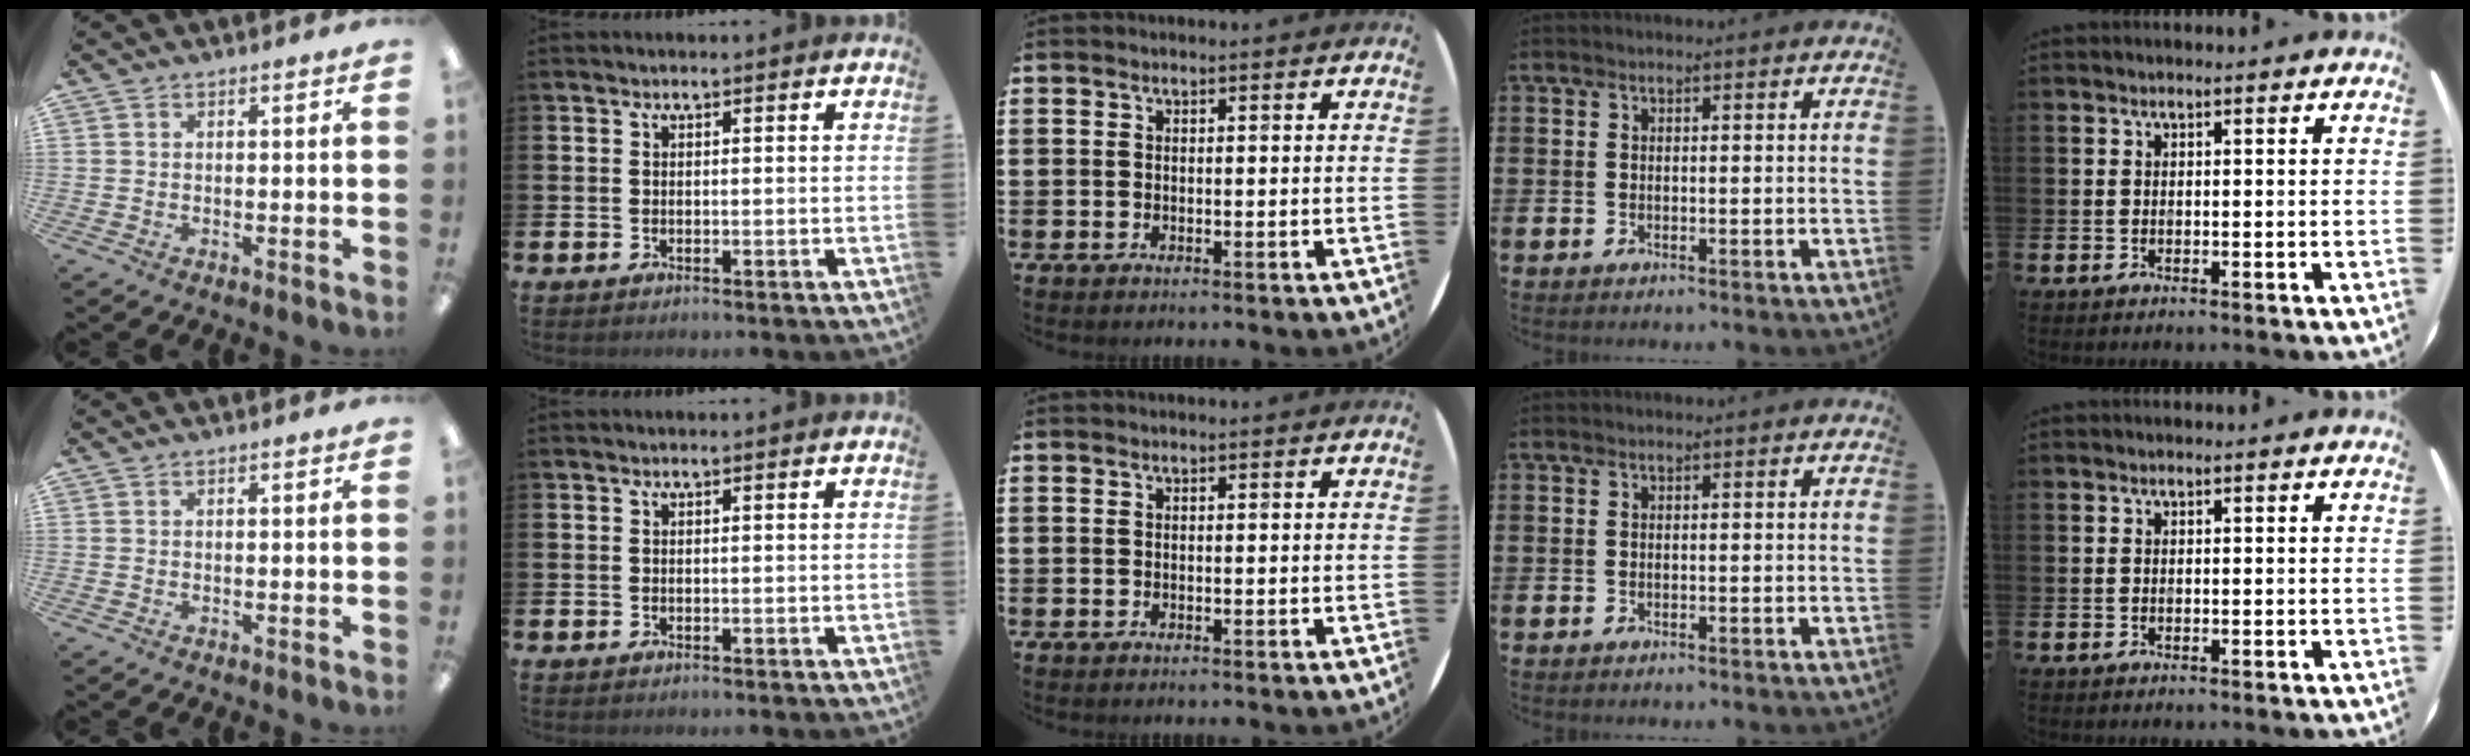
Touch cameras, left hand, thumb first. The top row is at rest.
{}